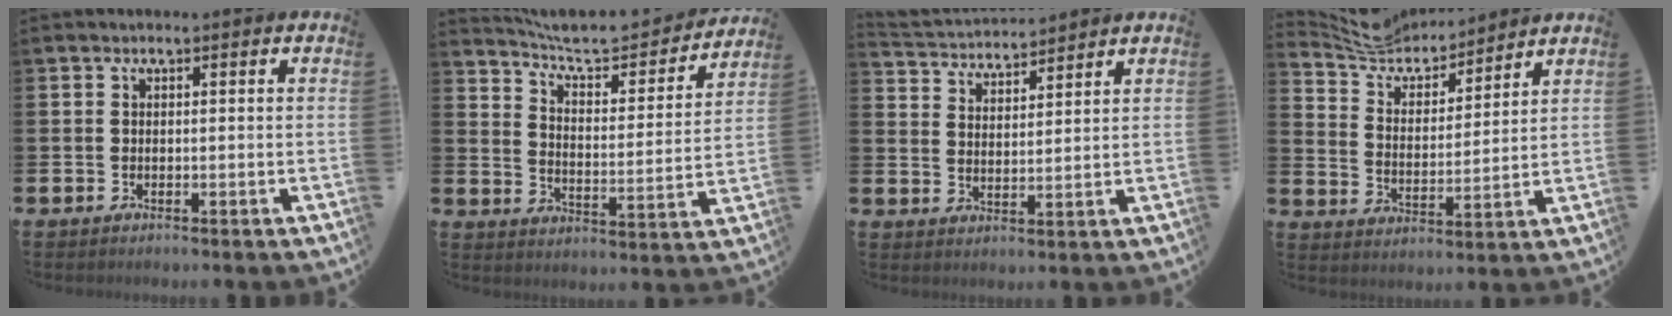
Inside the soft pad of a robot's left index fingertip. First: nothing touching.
{"total": 7.3, "force": [6.6, 1.8, 2.4], "torque": [-0.076, -0.047, 0.110]}
{"total": 3.6, "force": [3.5, 0.8, -0.4], "torque": [-0.010, -0.028, 0.060]}
{"total": 7.4, "force": [7.0, 2.0, 1.0], "torque": [-0.064, -0.049, 0.126]}